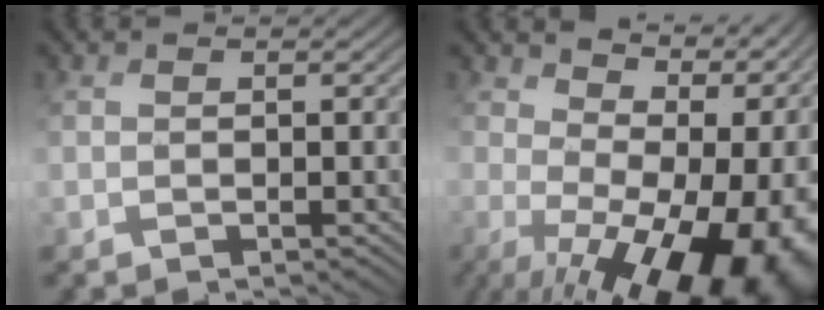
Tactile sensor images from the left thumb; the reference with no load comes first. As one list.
[{"total": 18.9, "force": [-1.2, 11.0, 15.3], "torque": [-0.173, -0.018, 0.020]}]